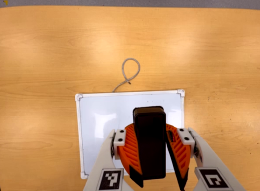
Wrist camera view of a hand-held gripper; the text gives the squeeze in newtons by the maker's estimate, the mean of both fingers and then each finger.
{"total": 11.0, "left": 11.3, "right": 10.8}